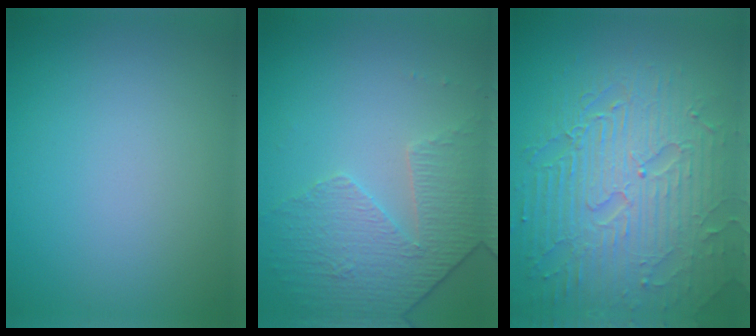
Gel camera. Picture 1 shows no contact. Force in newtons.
{"total": 4.7, "press": 3.4, "slide": 3.2}
{"total": 8.9, "press": 6.3, "slide": 6.3}